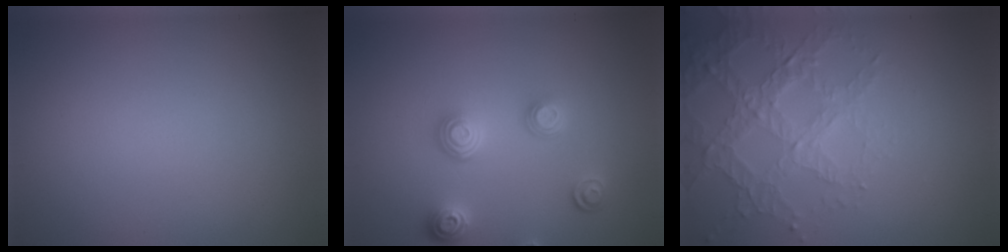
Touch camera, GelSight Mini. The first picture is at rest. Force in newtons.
{"total": 3.6, "press": 2.9, "slide": 2.1}
{"total": 4.1, "press": 3.5, "slide": 2.0}